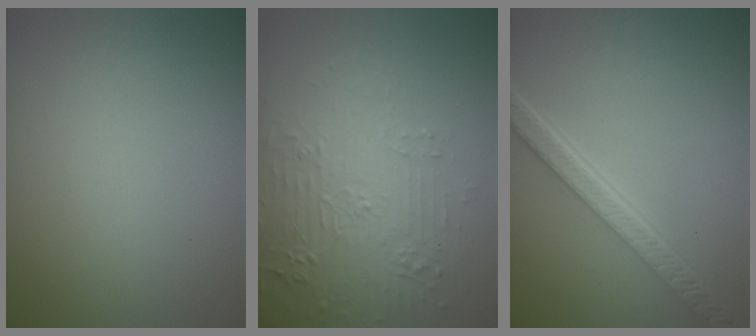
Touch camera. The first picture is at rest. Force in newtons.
{"total": 4.2, "press": 3.8, "slide": 1.8}
{"total": 5.3, "press": 4.1, "slide": 3.3}